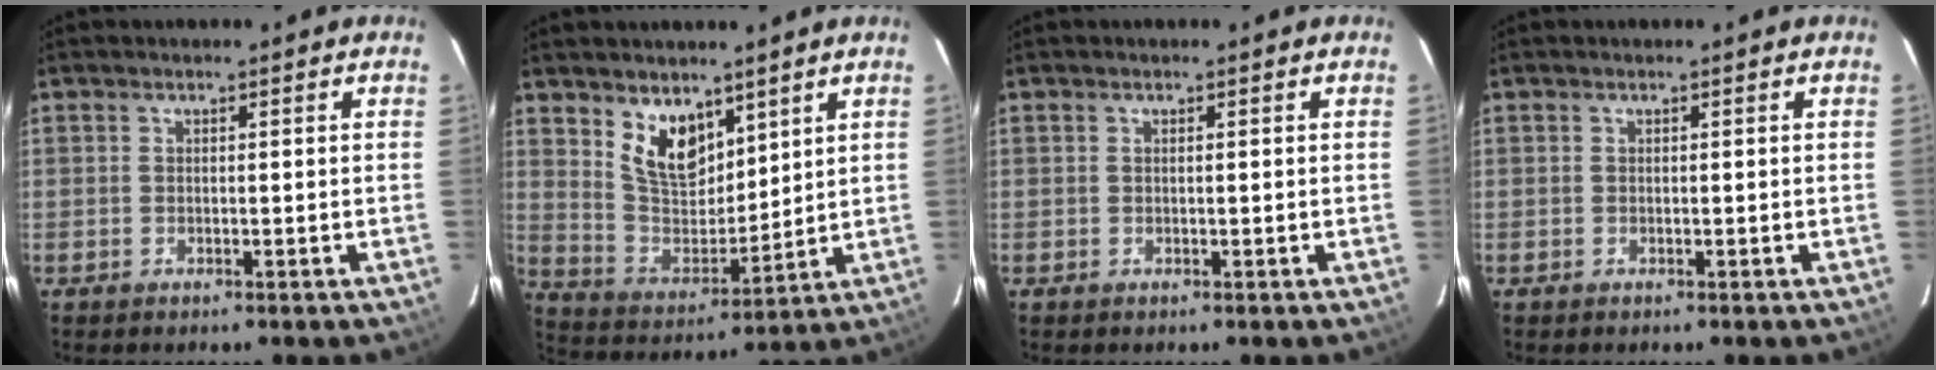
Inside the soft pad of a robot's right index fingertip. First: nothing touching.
{"total": 10.6, "force": [6.6, 6.1, 5.8], "torque": [-0.104, -0.002, 0.137]}
{"total": 0.0}
{"total": 0.0}